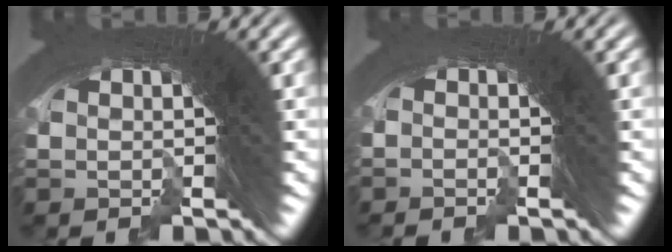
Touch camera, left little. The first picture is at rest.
{"total": 1.4, "force": [-0.1, -1.0, -0.9], "torque": [0.025, 0.005, -0.005]}